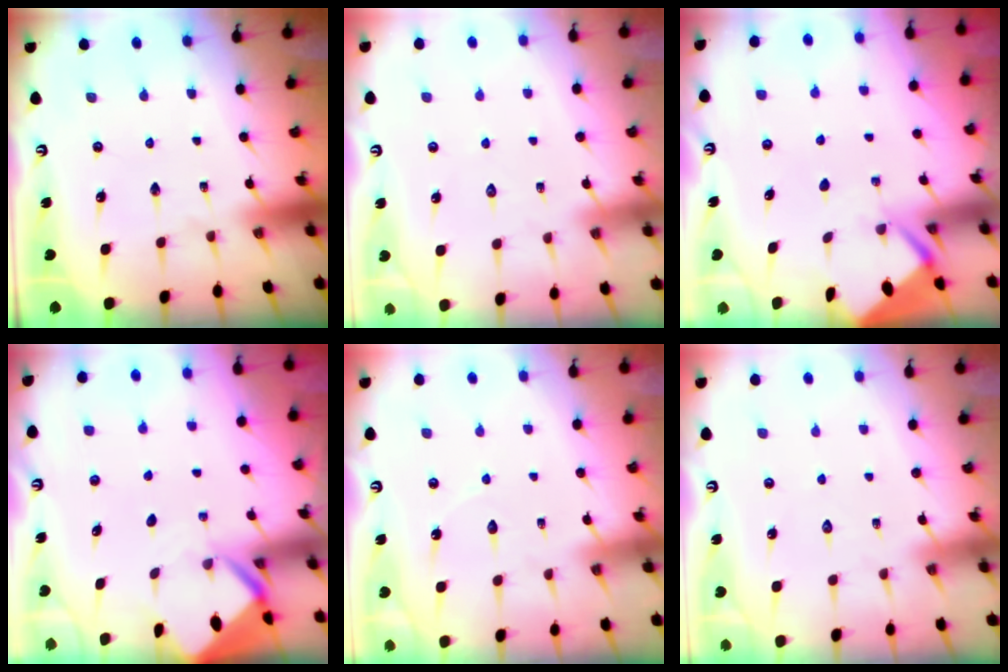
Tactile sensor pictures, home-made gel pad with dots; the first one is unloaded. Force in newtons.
{"total": 2.9, "press": 2.9, "slide": 0.4}
{"total": 2.7, "press": 2.6, "slide": 0.3}
{"total": 3.5, "press": 3.5, "slide": 0.2}
{"total": 5.4, "press": 5.4, "slide": 0.6}
{"total": 2.9, "press": 2.9, "slide": 0.4}